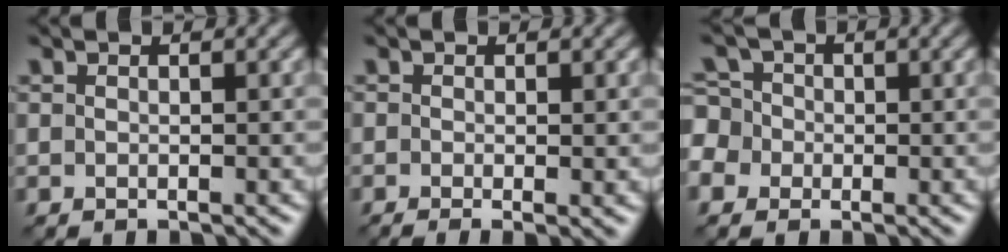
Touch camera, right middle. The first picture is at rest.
{"total": 1.9, "force": [-0.5, 0.4, 1.8], "torque": [-0.028, -0.009, -0.007]}
{"total": 5.3, "force": [-1.2, 4.8, 1.9], "torque": [-0.049, 0.025, -0.053]}